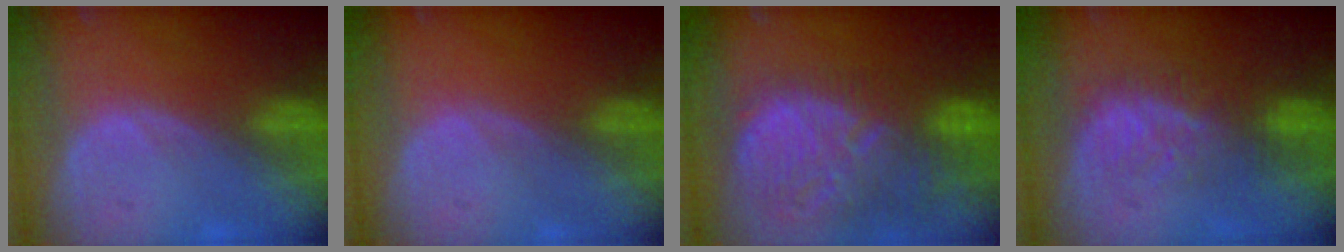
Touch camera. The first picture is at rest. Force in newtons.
{"total": 0.0}
{"total": 13.2, "press": 11.5, "slide": 6.7}
{"total": 6.2, "press": 6.0, "slide": 1.5}